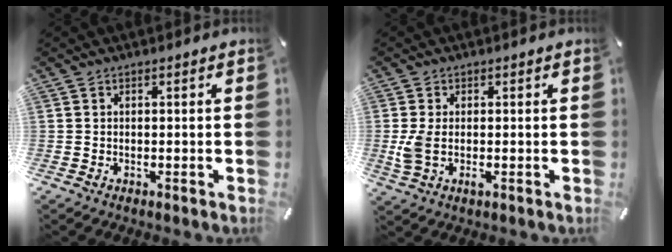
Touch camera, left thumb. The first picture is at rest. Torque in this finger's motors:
{"motor_torque": [0.29, 0.44, 0.31, -0.28, 0.06]}